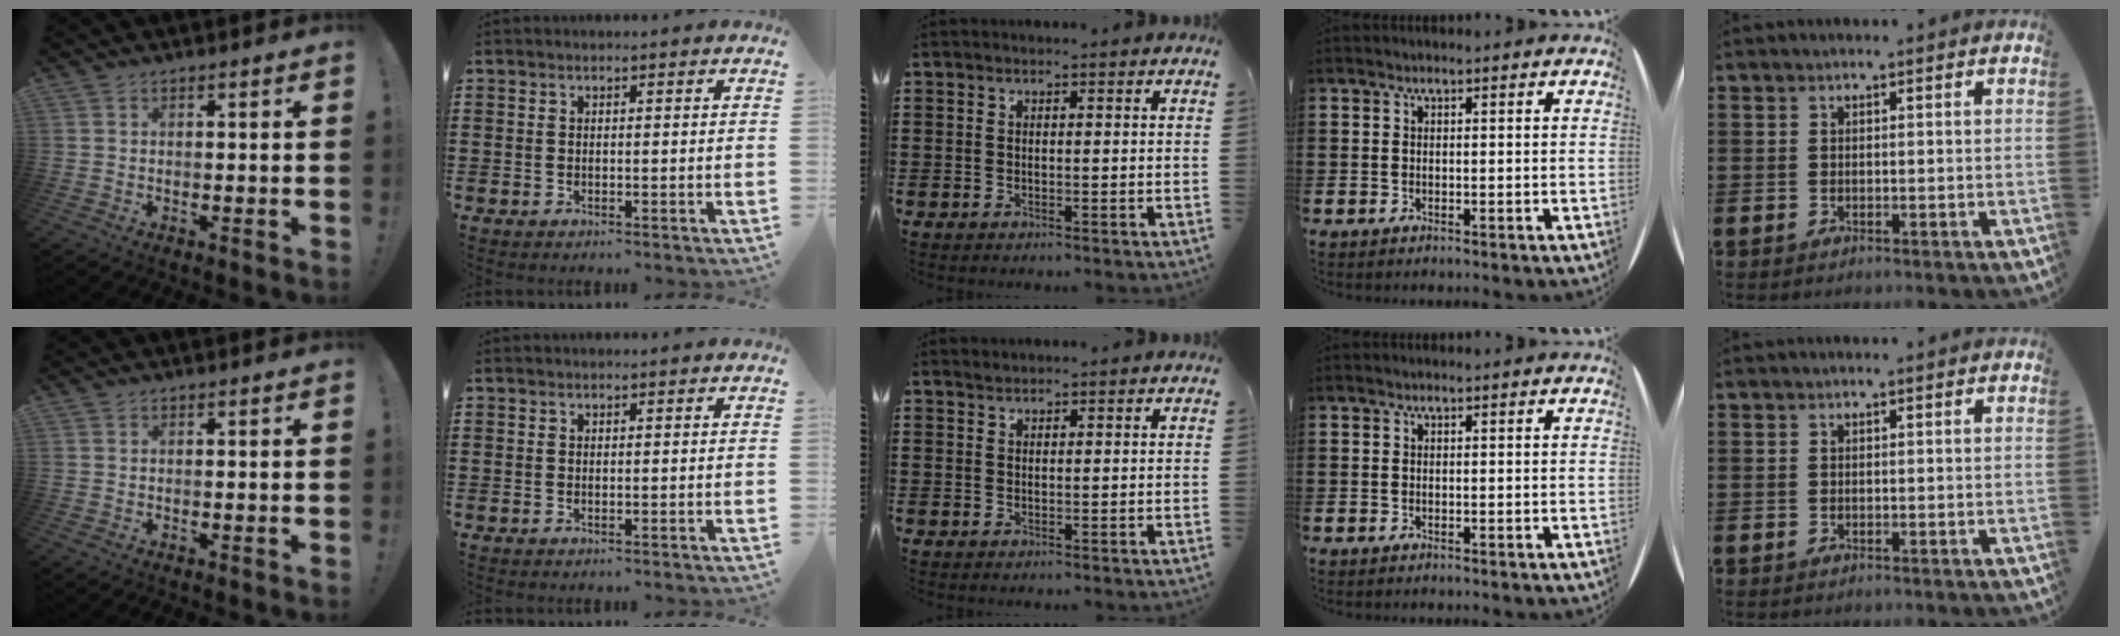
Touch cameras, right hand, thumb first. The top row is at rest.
{"middle": {"total": 0.8, "force": [0.7, 0.1, -0.1], "torque": [0.000, -0.002, 0.015]}}